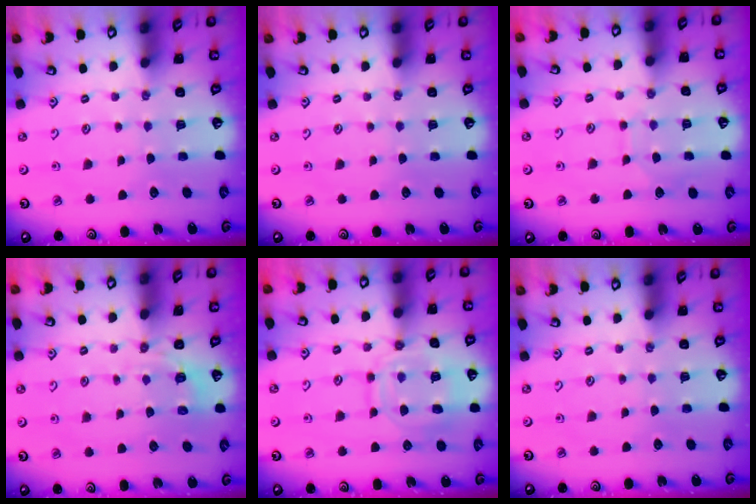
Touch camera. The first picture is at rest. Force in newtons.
{"total": 0.0}
{"total": 5.8, "press": 5.8, "slide": 0.4}
{"total": 2.8, "press": 2.2, "slide": 1.8}
{"total": 14.2, "press": 14.1, "slide": 1.4}
{"total": 0.0}